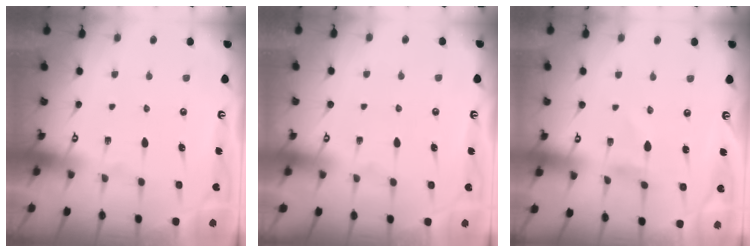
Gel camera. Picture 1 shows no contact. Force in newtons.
{"total": 1.6, "press": 1.6, "slide": 0.2}
{"total": 0.0}